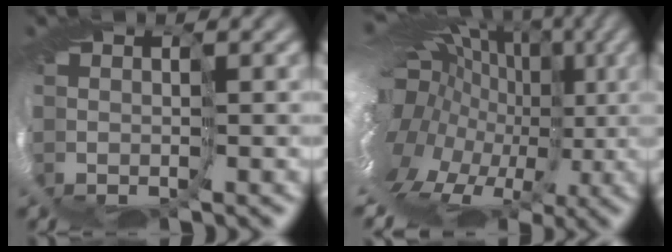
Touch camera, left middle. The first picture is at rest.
{"total": 18.2, "force": [-1.9, 13.0, 12.6], "torque": [-0.204, -0.010, -0.057]}